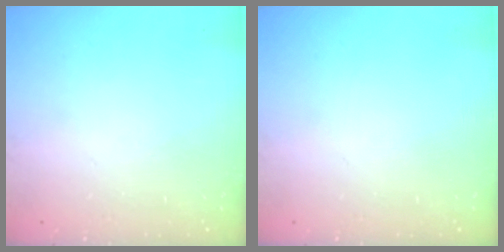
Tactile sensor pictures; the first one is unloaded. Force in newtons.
{"total": 0.0}